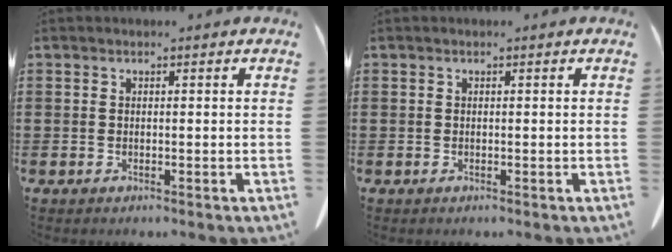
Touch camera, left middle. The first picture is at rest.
{"total": 0.0}